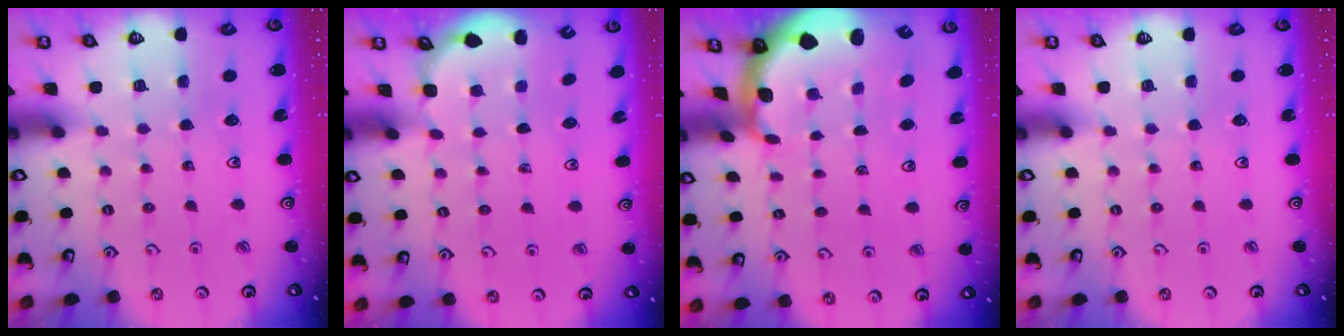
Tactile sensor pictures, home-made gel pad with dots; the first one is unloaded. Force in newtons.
{"total": 2.6, "press": 2.2, "slide": 1.5}
{"total": 1.9, "press": 1.8, "slide": 0.5}
{"total": 0.0}